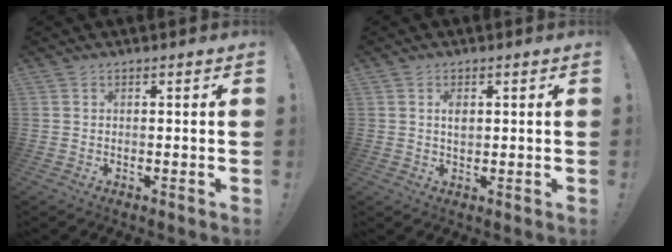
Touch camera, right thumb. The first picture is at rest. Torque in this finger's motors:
{"motor_torque": [0.21, 0.01, 0.62, -0.61, 0.05]}